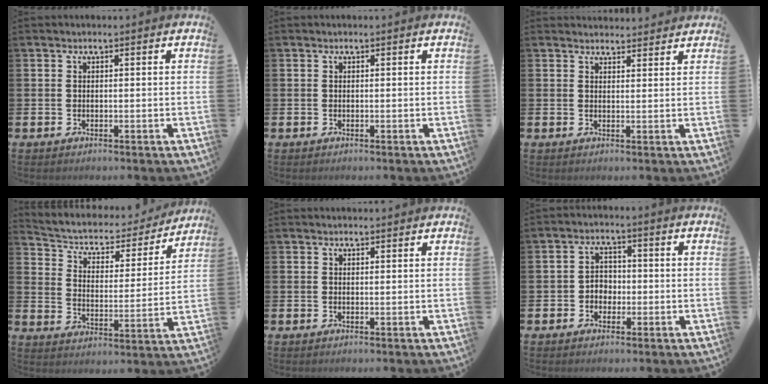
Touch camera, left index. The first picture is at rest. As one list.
[{"total": 0.0}, {"total": 2.4, "force": [2.3, 0.5, -0.2], "torque": [0.007, -0.013, 0.041]}, {"total": 5.2, "force": [4.5, 2.3, 1.3], "torque": [-0.059, -0.034, 0.070]}, {"total": 0.6, "force": [0.6, 0.1, 0.1], "torque": [0.005, -0.002, 0.009]}, {"total": 2.8, "force": [-0.9, 2.3, 1.2], "torque": [-0.026, 0.009, -0.023]}]